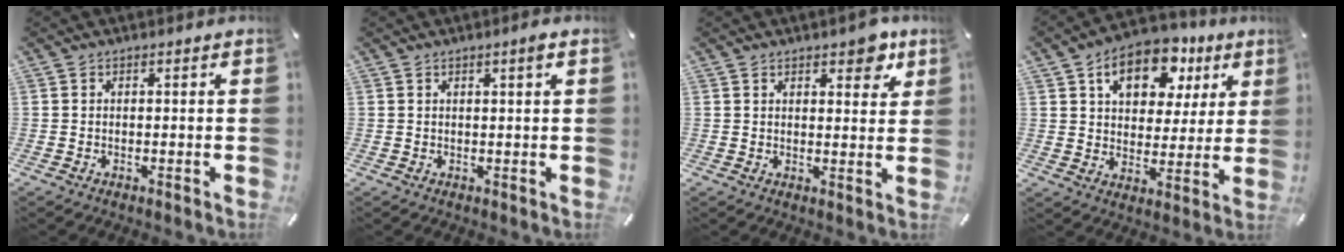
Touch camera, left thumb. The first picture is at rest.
{"total": 1.9, "force": [1.0, 0.2, 1.6], "torque": [-0.031, 0.001, 0.016]}
{"total": 6.2, "force": [4.2, 3.1, 3.3], "torque": [-0.028, -0.020, 0.066]}
{"total": 13.9, "force": [7.2, 9.2, 7.5], "torque": [-0.108, -0.026, 0.125]}